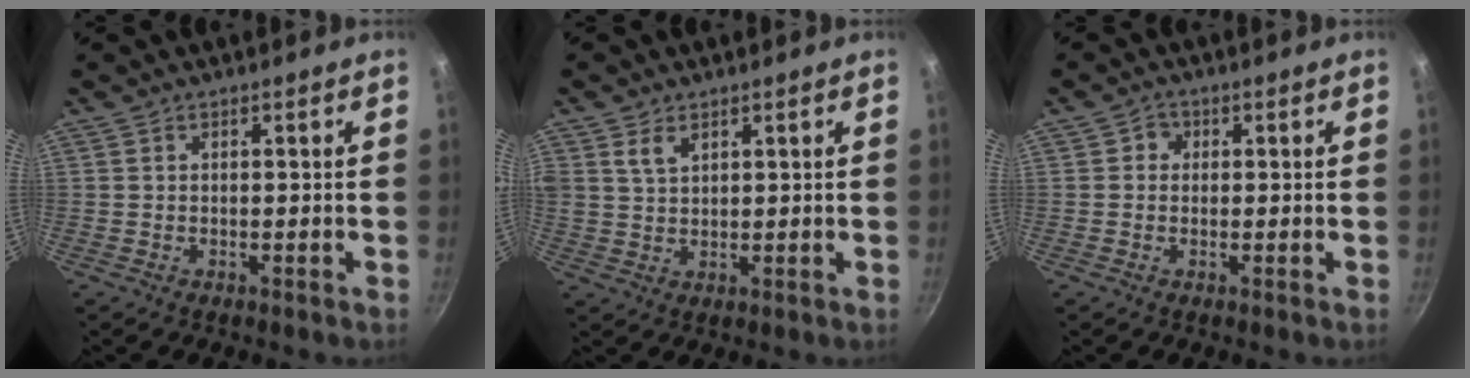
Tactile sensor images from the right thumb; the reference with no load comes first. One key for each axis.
{"total": 3.7, "fx": 2.0, "fy": 2.2, "fz": 2.2, "tx": -0.035, "ty": -0.008, "tz": 0.040}
{"total": 2.1, "fx": 0.2, "fy": 2.0, "fz": 0.6, "tx": 0.004, "ty": 0.000, "tz": -0.003}